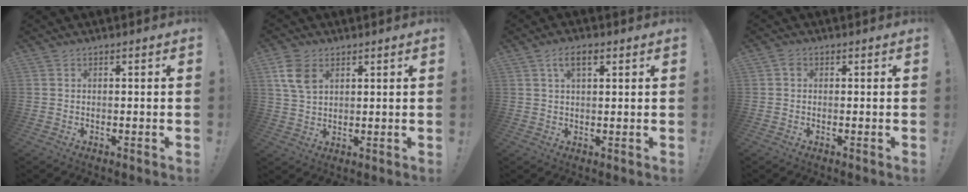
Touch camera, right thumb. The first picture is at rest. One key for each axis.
{"total": 8.0, "fx": 3.5, "fy": 5.2, "fz": 4.9, "tx": -0.091, "ty": -0.003, "tz": 0.069}
{"total": 5.0, "fx": 2.1, "fy": 2.3, "fz": 3.9, "tx": -0.066, "ty": 0.001, "tz": 0.035}
{"total": 1.0, "fx": 0.2, "fy": 0.9, "fz": 0.6, "tx": -0.007, "ty": 0.002, "tz": 0.002}